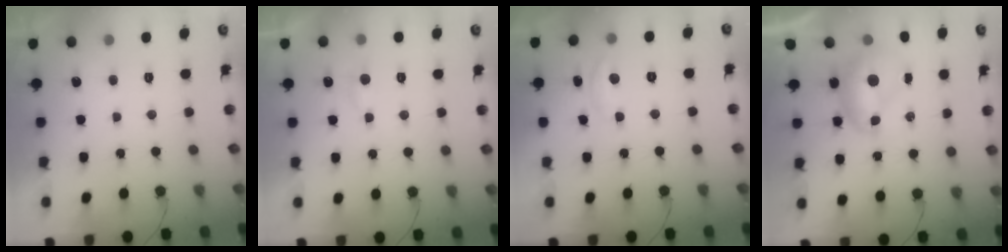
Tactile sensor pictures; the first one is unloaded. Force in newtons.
{"total": 3.0, "press": 3.0, "slide": 0.3}
{"total": 4.0, "press": 4.0, "slide": 0.2}
{"total": 7.4, "press": 7.4, "slide": 0.1}